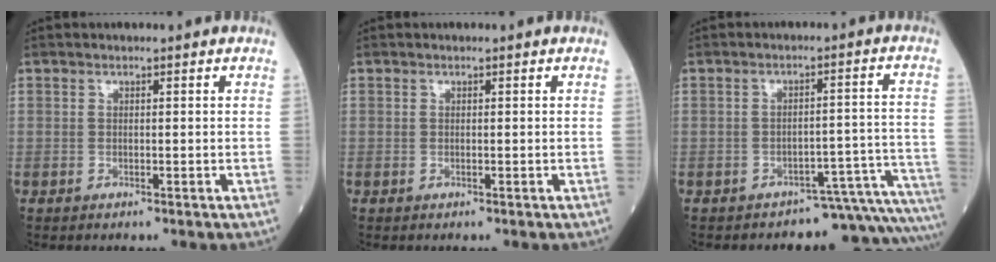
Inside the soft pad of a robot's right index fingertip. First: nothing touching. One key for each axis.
{"total": 0.0}
{"total": 11.9, "fx": -11.8, "fy": 0.6, "fz": 1.0, "tx": 0.024, "ty": 0.053, "tz": -0.139}